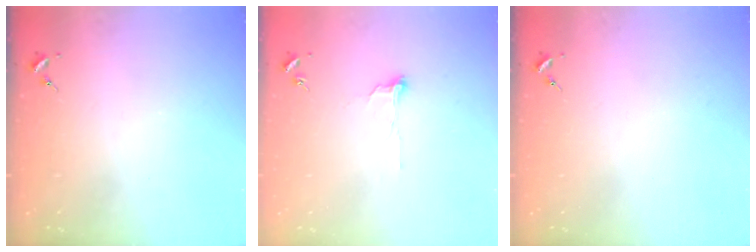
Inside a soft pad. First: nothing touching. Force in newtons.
{"total": 5.5, "press": 5.5, "slide": 0.5}
{"total": 0.0}